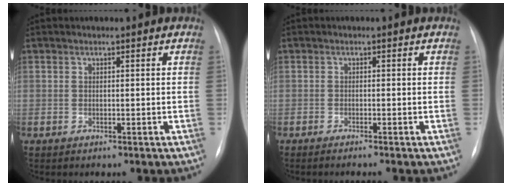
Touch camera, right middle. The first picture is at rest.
{"total": 2.1, "force": [-1.7, -0.4, 1.1], "torque": [-0.012, 0.000, -0.021]}